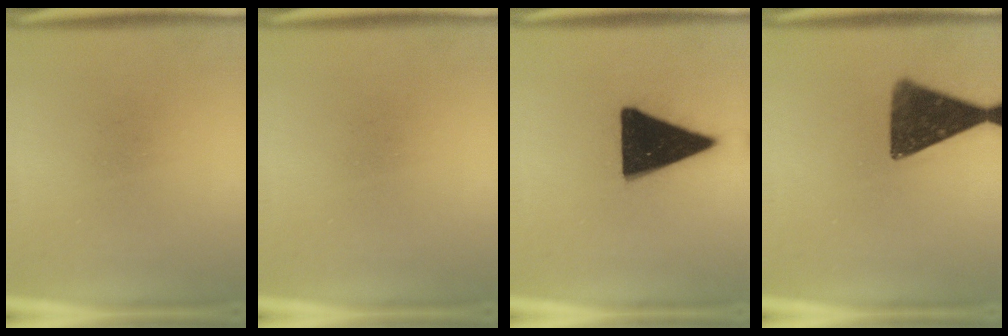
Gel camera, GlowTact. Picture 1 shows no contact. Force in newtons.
{"total": 0.0}
{"total": 19.4}
{"total": 12.8}